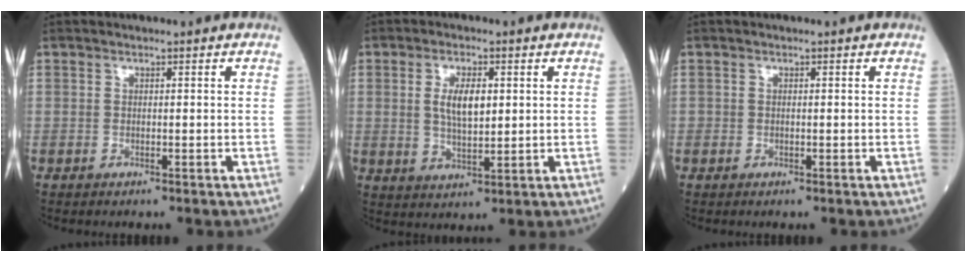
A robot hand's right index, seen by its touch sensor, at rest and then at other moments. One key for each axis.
{"total": 5.7, "fx": 1.2, "fy": 2.1, "fz": 5.2, "tx": -0.098, "ty": 0.002, "tz": 0.025}
{"total": 0.0}